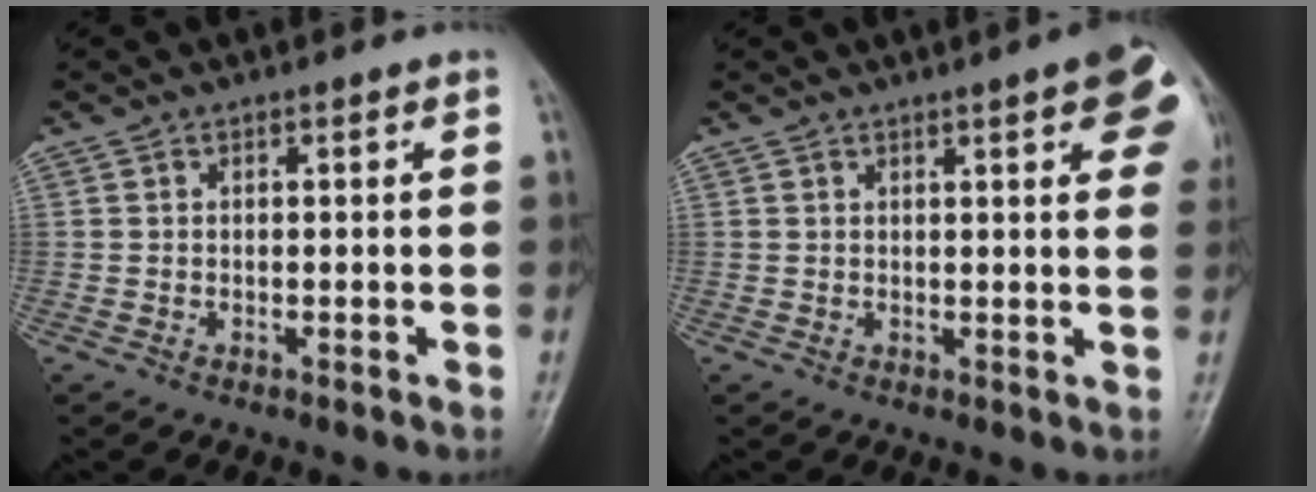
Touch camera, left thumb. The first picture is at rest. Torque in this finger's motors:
{"motor_torque": [1.28, 1.06, 0.95, -0.28, 0.12]}